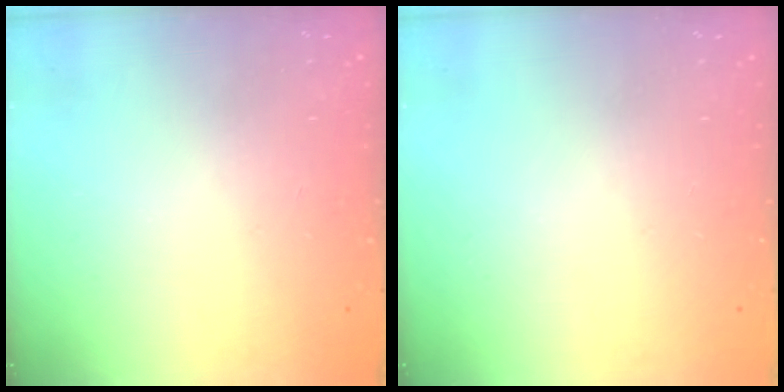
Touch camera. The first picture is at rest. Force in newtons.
{"total": 0.0}